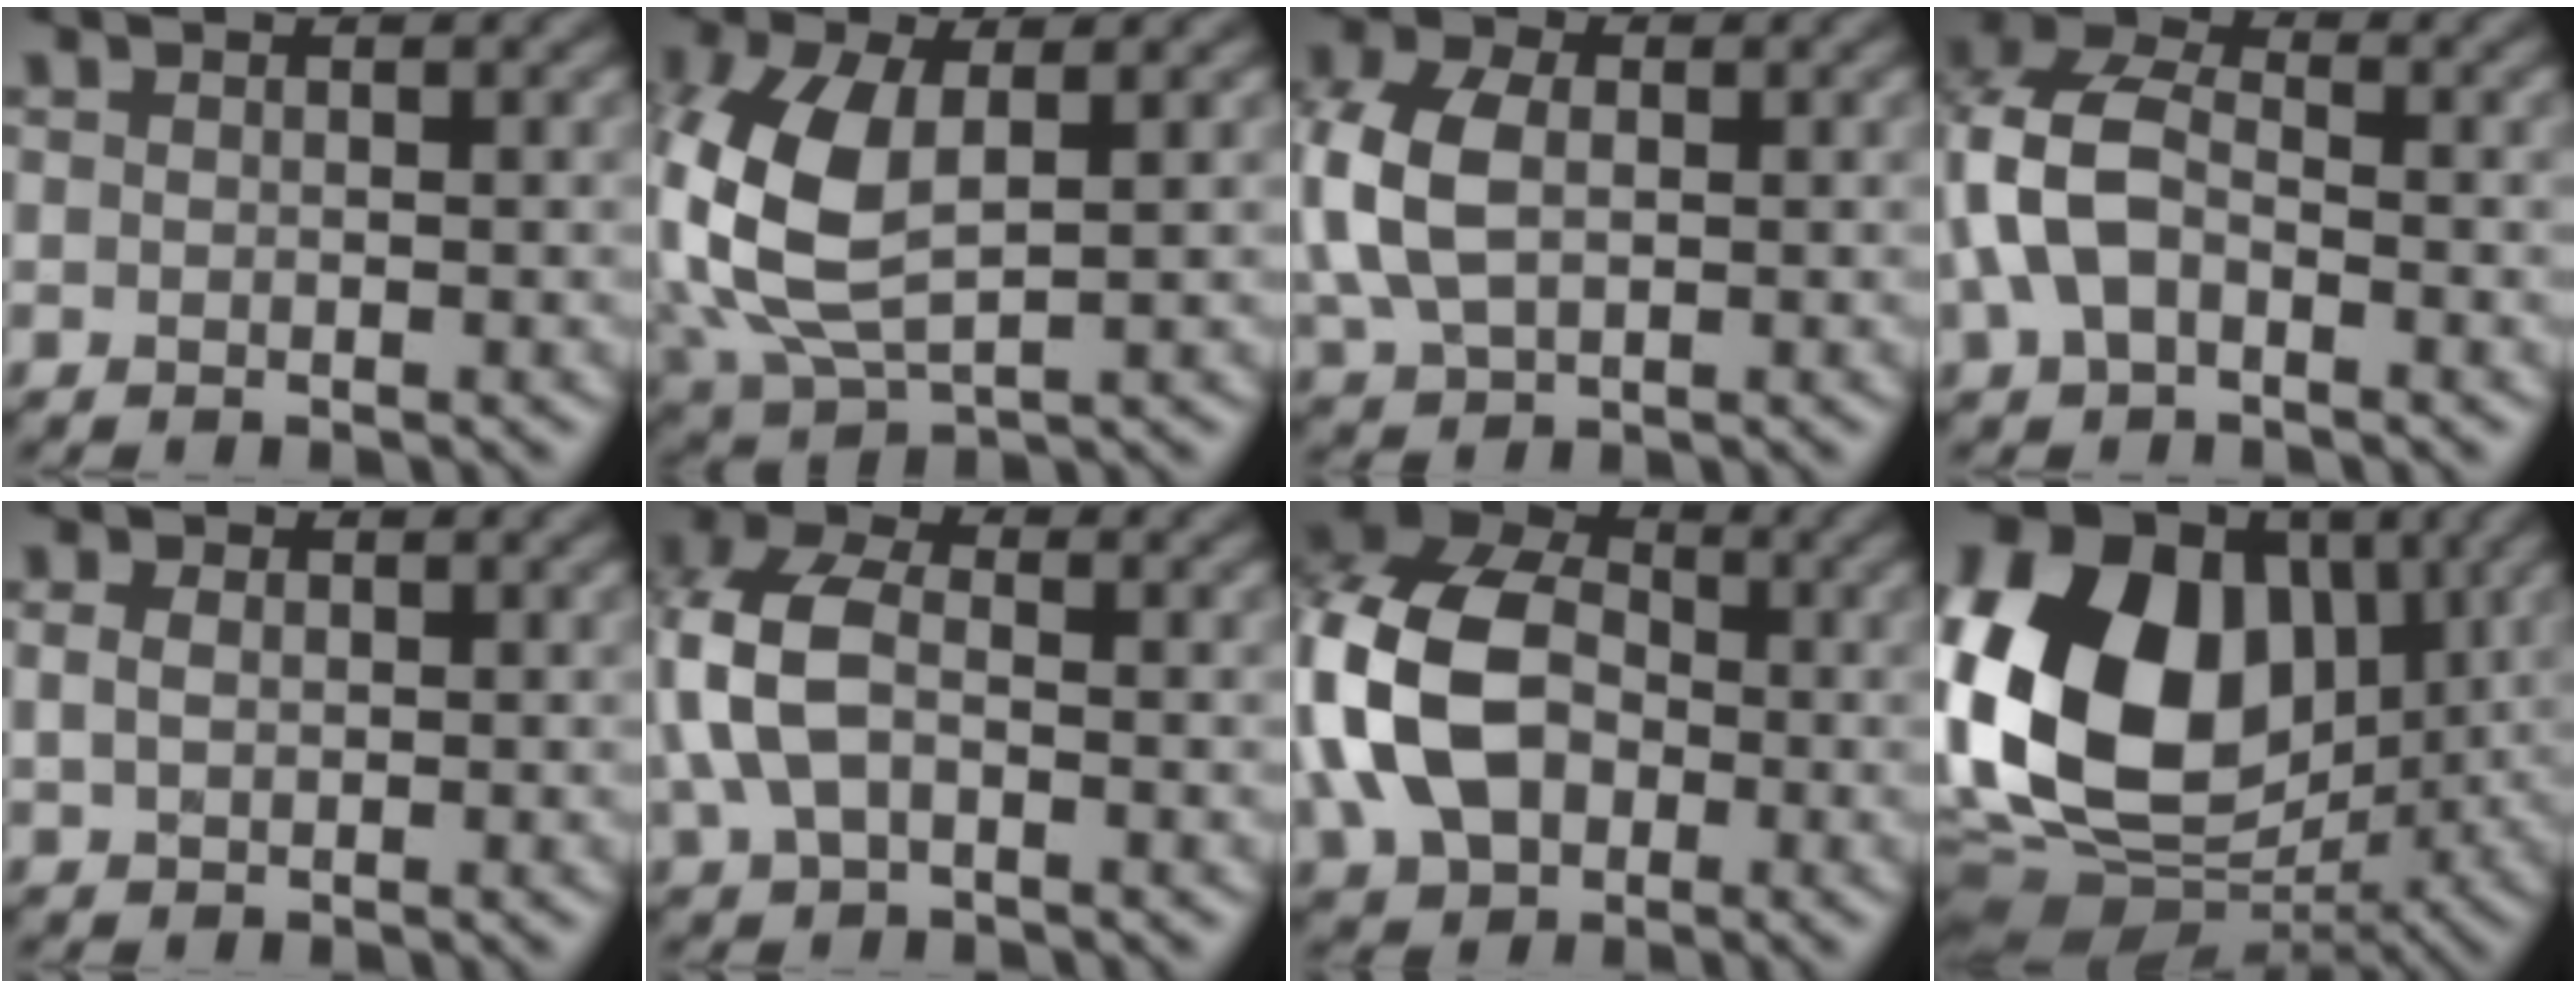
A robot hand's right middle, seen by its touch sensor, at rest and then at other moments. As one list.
[{"total": 9.1, "force": [0.6, 5.1, 7.4], "torque": [-0.186, 0.002, 0.013]}, {"total": 6.2, "force": [0.5, 4.4, 4.4], "torque": [-0.117, 0.008, 0.008]}, {"total": 6.1, "force": [-1.0, 4.1, 4.4], "torque": [-0.102, 0.015, -0.032]}, {"total": 1.3, "force": [0.4, 1.0, 0.7], "torque": [-0.016, 0.003, 0.009]}, {"total": 6.1, "force": [0.0, 4.0, 4.6], "torque": [-0.108, 0.011, -0.012]}, {"total": 11.8, "force": [-1.4, 8.6, 7.9], "torque": [-0.204, 0.009, -0.040]}, {"total": 16.7, "force": [1.5, 12.4, 11.1], "torque": [-0.223, 0.022, 0.007]}]